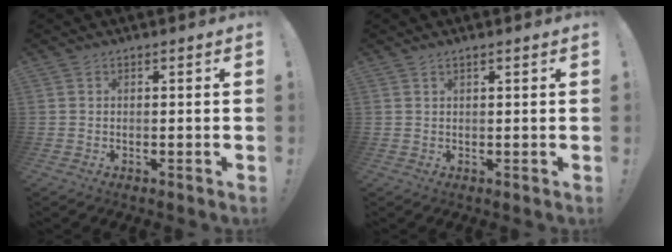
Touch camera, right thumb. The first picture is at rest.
{"total": 1.0, "force": [0.7, 0.0, 0.8], "torque": [-0.022, 0.003, 0.012]}